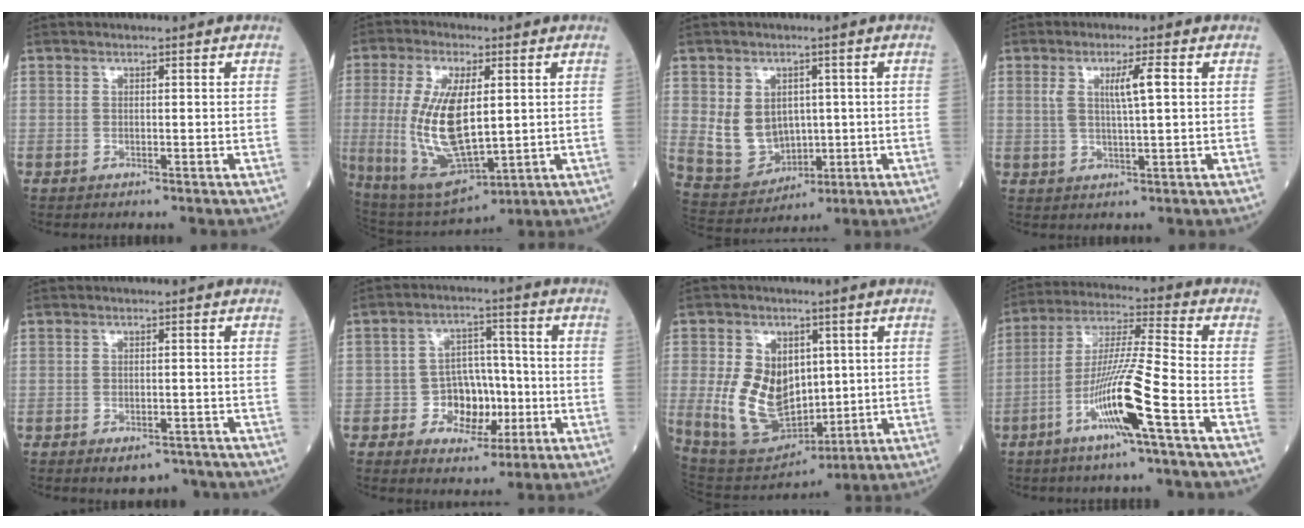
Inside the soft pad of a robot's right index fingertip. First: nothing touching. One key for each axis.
{"total": 15.0, "fx": 0.6, "fy": 5.5, "fz": 13.9, "tx": -0.291, "ty": -0.008, "tz": 0.028}
{"total": 8.6, "fx": 0.6, "fy": 6.9, "fz": 5.1, "tx": -0.100, "ty": 0.012, "tz": 0.037}
{"total": 4.9, "fx": 1.3, "fy": 0.3, "fz": 4.7, "tx": -0.088, "ty": 0.002, "tz": 0.025}
{"total": 4.0, "fx": -3.2, "fy": 1.9, "fz": 1.5, "tx": -0.008, "ty": 0.003, "tz": -0.039}
{"total": 7.4, "fx": -1.9, "fy": 5.6, "fz": 4.4, "tx": -0.059, "ty": 0.023, "tz": -0.027}
{"total": 13.5, "fx": 1.0, "fy": 8.9, "fz": 10.2, "tx": -0.199, "ty": 0.003, "tz": 0.042}
{"total": 12.2, "fx": -5.2, "fy": -0.9, "fz": 11.0, "tx": -0.214, "ty": -0.003, "tz": -0.101}